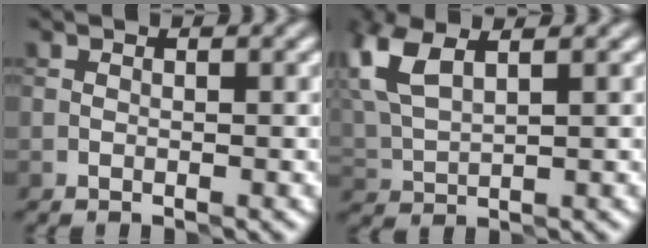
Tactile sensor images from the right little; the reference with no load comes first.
{"total": 5.5, "force": [3.0, 2.3, 4.0], "torque": [-0.105, 0.015, 0.067]}